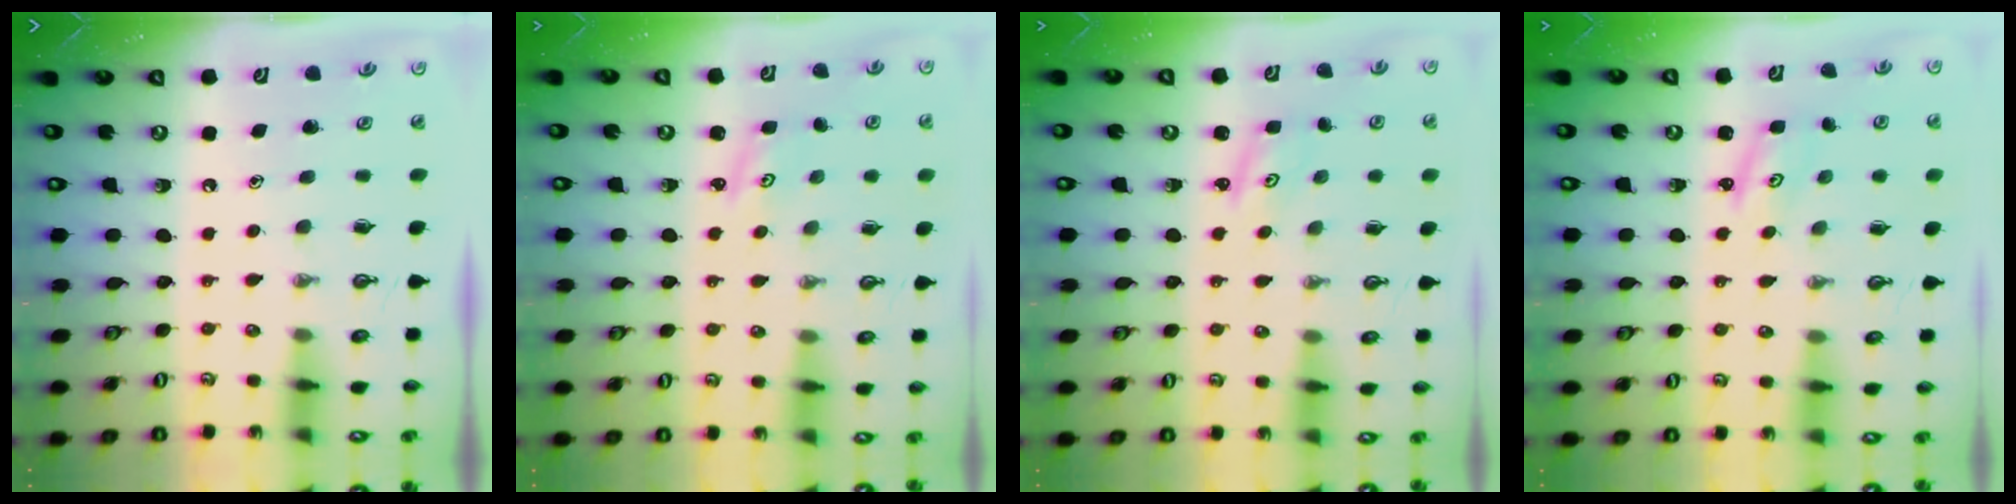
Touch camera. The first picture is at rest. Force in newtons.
{"total": 1.1, "press": 1.1, "slide": 0.3}
{"total": 1.3, "press": 1.3, "slide": 0.2}
{"total": 2.0, "press": 2.0, "slide": 0.2}